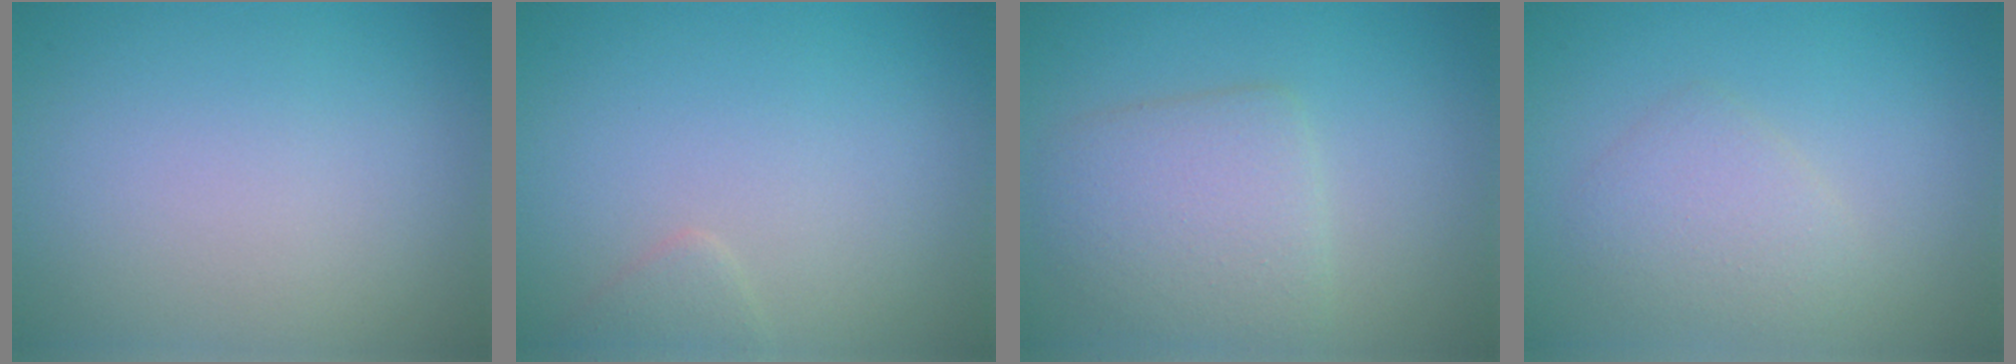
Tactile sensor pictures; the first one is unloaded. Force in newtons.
{"total": 1.0, "press": 1.0, "slide": 0.1}
{"total": 4.0, "press": 4.0, "slide": 0.1}
{"total": 2.4, "press": 2.4, "slide": 0.0}